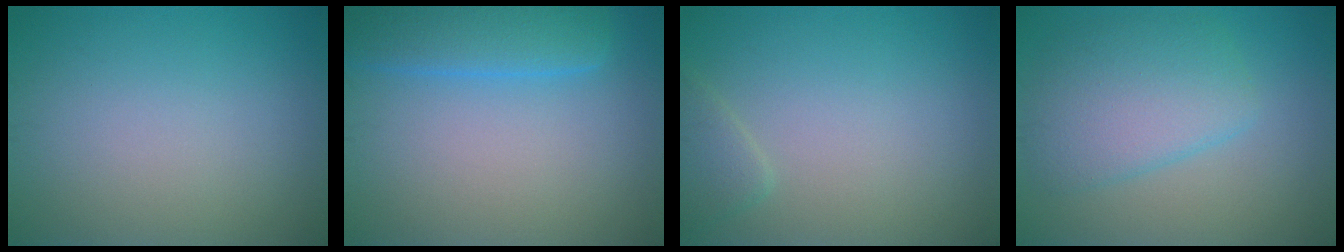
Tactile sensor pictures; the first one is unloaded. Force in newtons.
{"total": 4.8, "press": 4.8, "slide": 0.2}
{"total": 1.5, "press": 1.5, "slide": 0.1}
{"total": 5.2, "press": 5.2, "slide": 0.3}